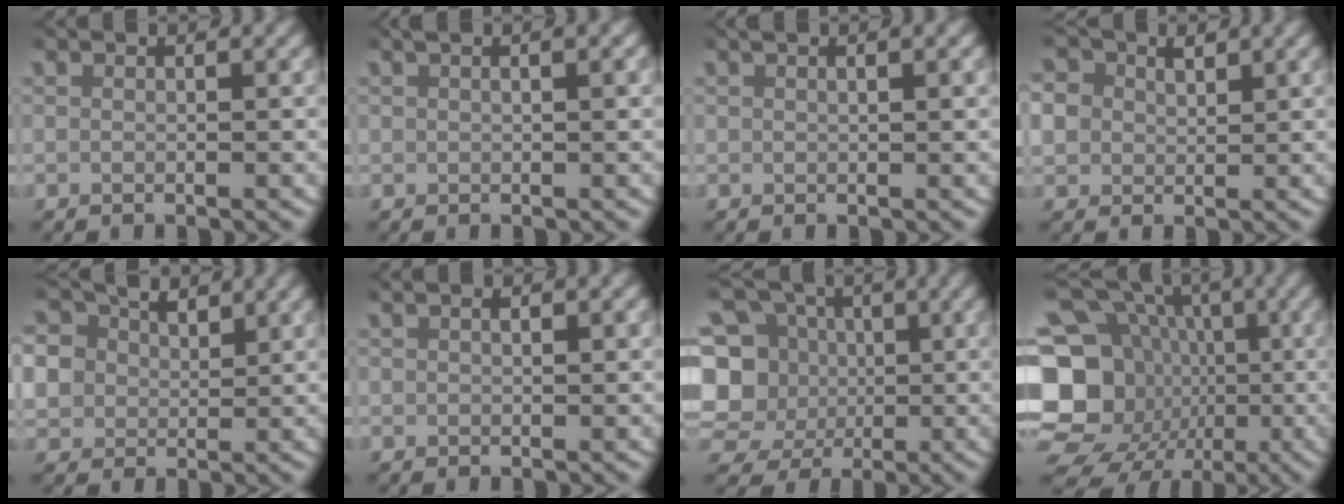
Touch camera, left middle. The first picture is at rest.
{"total": 1.2, "force": [0.7, 0.2, 1.0], "torque": [-0.013, 0.006, 0.011]}
{"total": 0.8, "force": [0.5, 0.1, 0.5], "torque": [-0.005, 0.003, 0.009]}
{"total": 4.1, "force": [1.0, 3.6, 1.7], "torque": [-0.051, -0.006, 0.022]}
{"total": 6.3, "force": [2.2, 5.3, 2.6], "torque": [-0.072, -0.008, 0.039]}
{"total": 1.0, "force": [0.5, 0.4, 0.7], "torque": [-0.007, 0.003, 0.008]}
{"total": 12.0, "force": [0.0, 10.8, 5.2], "torque": [-0.125, -0.029, -0.002]}
{"total": 18.3, "force": [-0.7, 16.0, 8.8], "torque": [-0.178, -0.052, -0.010]}